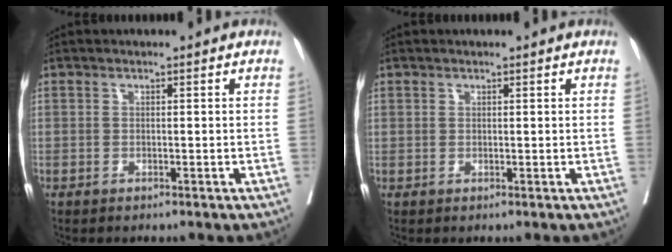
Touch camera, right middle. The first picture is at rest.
{"total": 0.7, "force": [0.5, 0.5, 0.0], "torque": [0.005, -0.001, 0.010]}